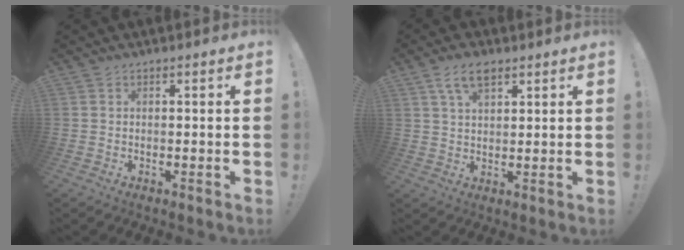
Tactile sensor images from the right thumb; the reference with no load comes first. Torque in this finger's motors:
{"motor_torque": [0.00, 0.00, 0.11, 0.01, 0.00]}